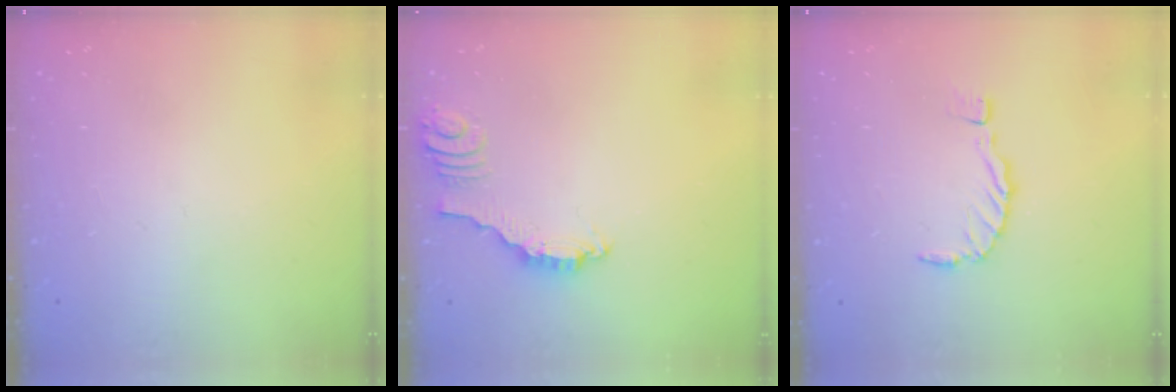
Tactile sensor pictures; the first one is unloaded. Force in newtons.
{"total": 2.3, "press": 2.3, "slide": 0.1}
{"total": 0.0}